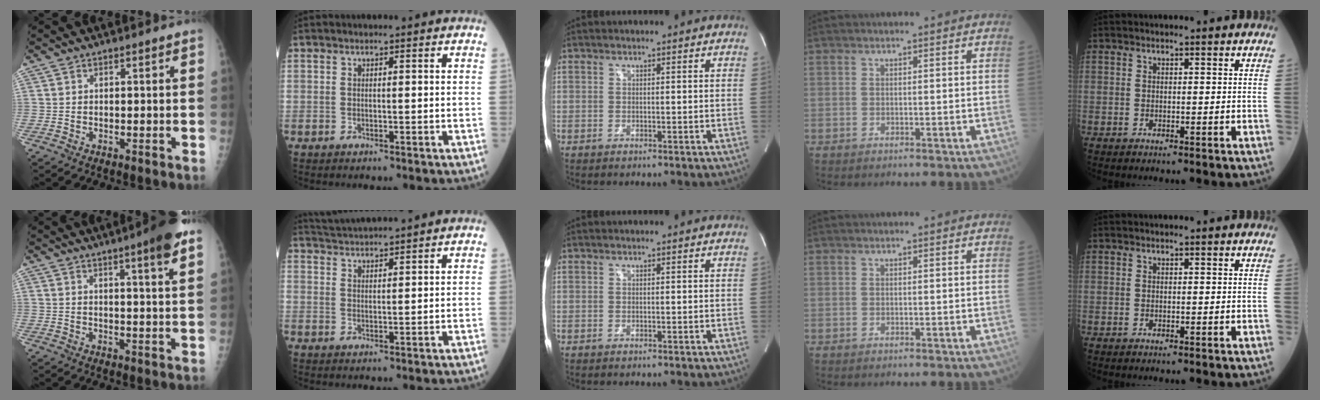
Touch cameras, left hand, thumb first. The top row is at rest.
{"thumb": {"total": 8.5, "force": [5.3, 0.3, 6.6], "torque": [-0.080, -0.022, 0.064]}, "index": {"total": 7.5, "force": [7.1, -0.9, 2.1], "torque": [-0.045, 0.029, 0.117]}}